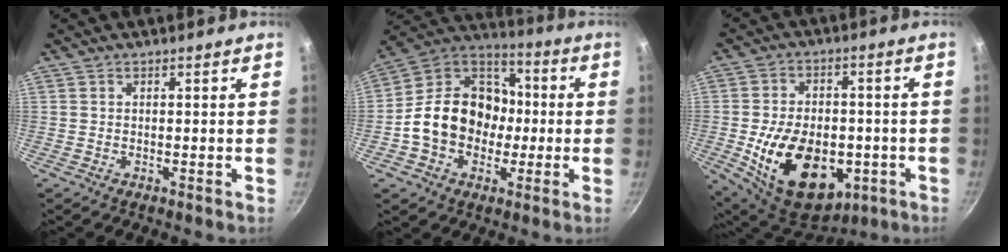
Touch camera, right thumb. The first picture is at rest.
{"total": 18.9, "force": [-2.1, 15.2, 11.0], "torque": [-0.153, 0.049, -0.046]}
{"total": 20.8, "force": [-5.1, 13.6, 14.9], "torque": [-0.223, 0.012, -0.061]}